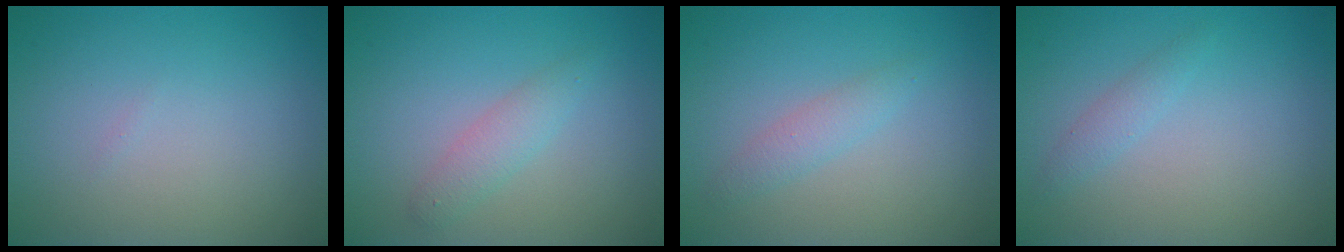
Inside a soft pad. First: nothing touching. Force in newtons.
{"total": 1.9, "press": 1.9, "slide": 0.0}
{"total": 1.6, "press": 1.6, "slide": 0.0}
{"total": 1.2, "press": 1.2, "slide": 0.0}